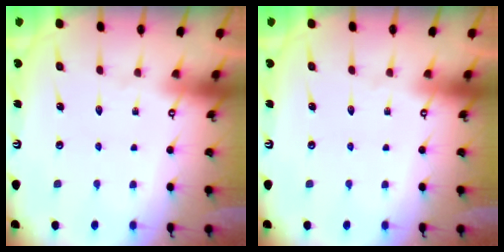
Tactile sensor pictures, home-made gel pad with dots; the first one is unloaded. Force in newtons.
{"total": 0.0}